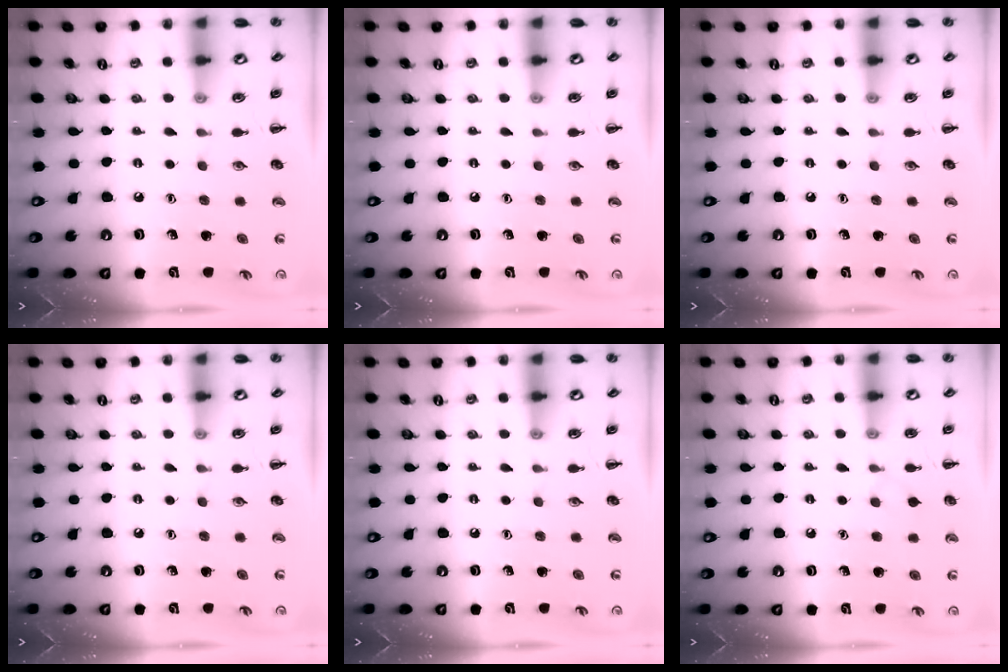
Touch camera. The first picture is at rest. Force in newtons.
{"total": 0.0}
{"total": 0.0}
{"total": 0.0}
{"total": 0.0}
{"total": 3.7, "press": 3.4, "slide": 1.5}